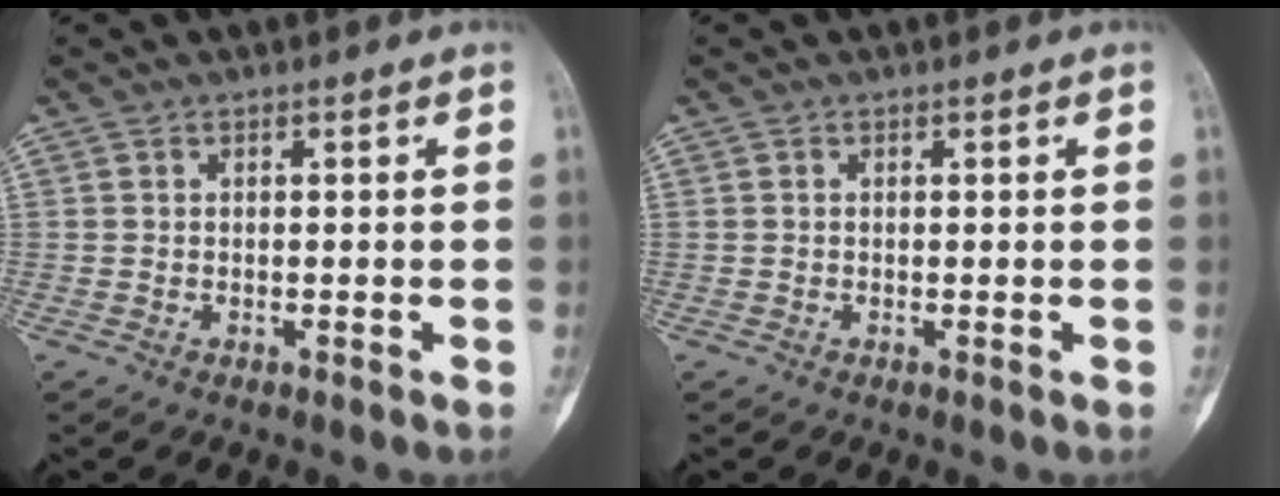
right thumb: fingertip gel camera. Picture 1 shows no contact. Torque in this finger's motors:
{"motor_torque": [0.42, 0.32, -0.13, 0.06, -0.02]}